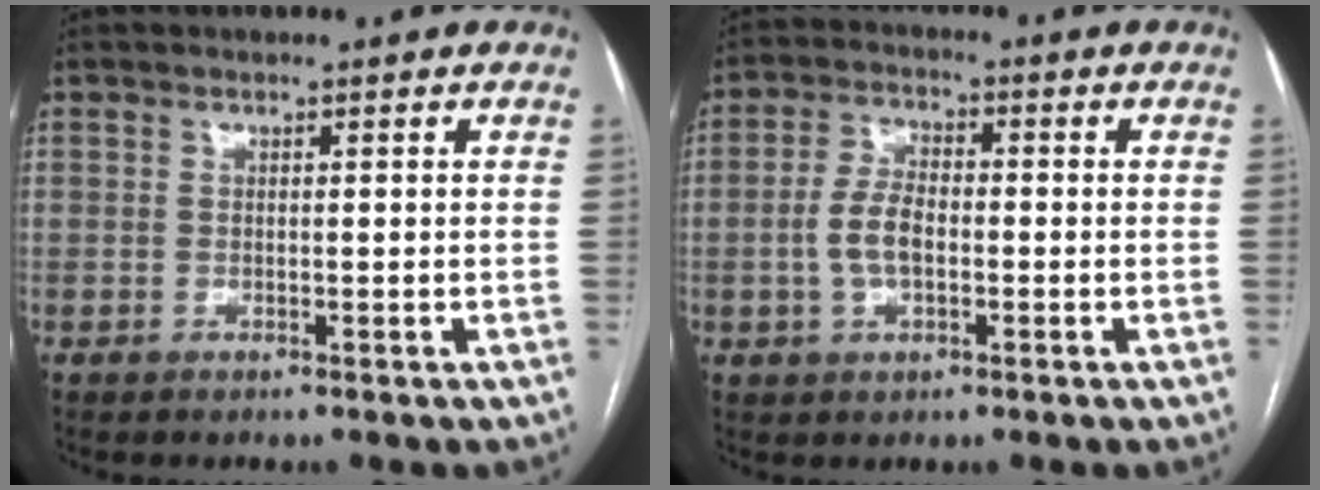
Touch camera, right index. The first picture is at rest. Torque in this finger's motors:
{"motor_torque": [0.82, -0.08, 0.54, 0.05]}